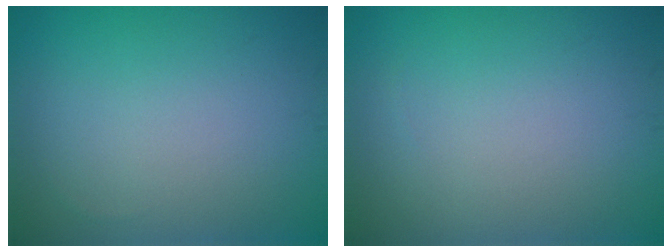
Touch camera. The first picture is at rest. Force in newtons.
{"total": 0.0}